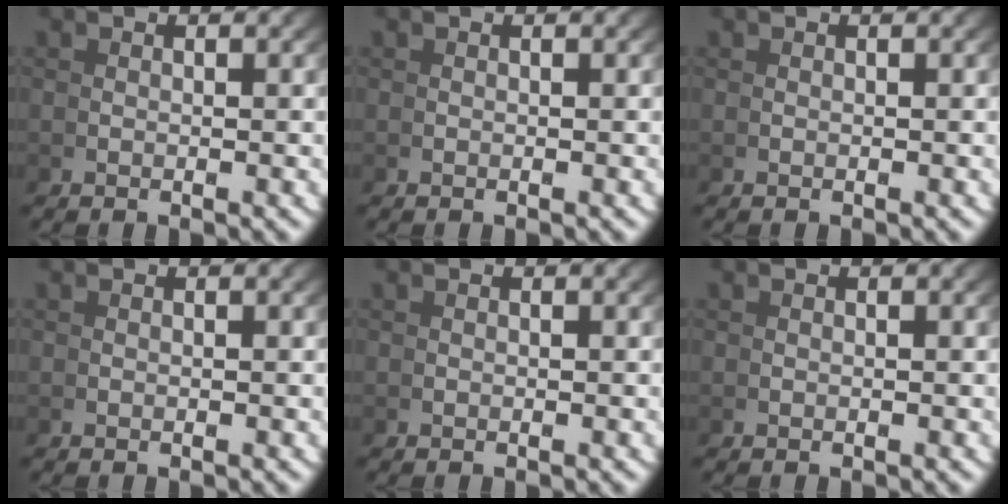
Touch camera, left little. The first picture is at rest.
{"total": 0.0}
{"total": 0.0}
{"total": 0.0}
{"total": 0.0}
{"total": 0.0}